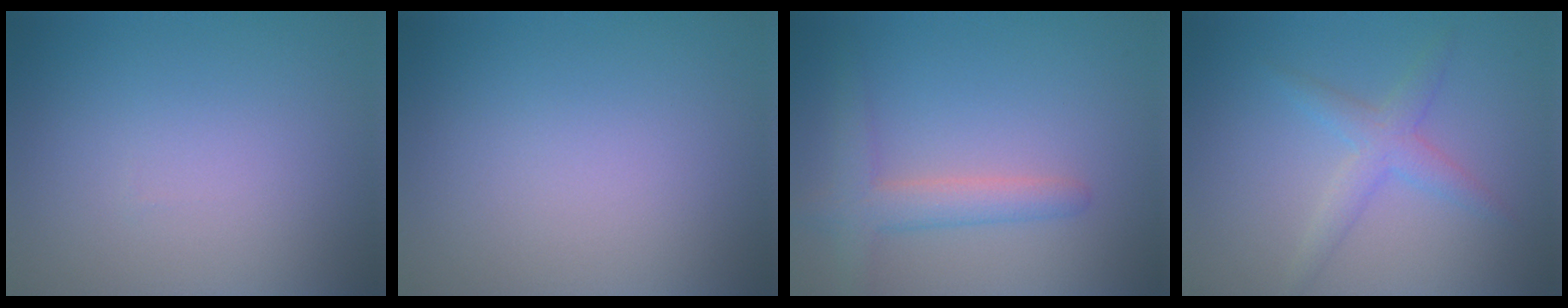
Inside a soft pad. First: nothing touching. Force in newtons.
{"total": 0.0}
{"total": 3.3, "press": 3.3, "slide": 0.2}
{"total": 2.5, "press": 2.5, "slide": 0.1}